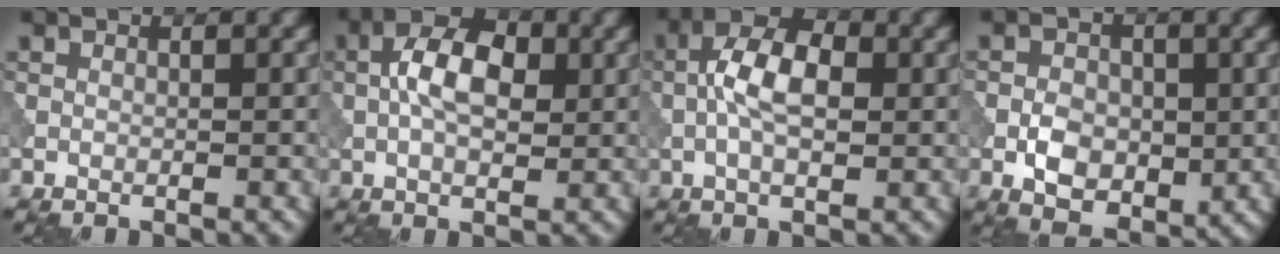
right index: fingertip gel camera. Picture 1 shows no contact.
{"total": 5.6, "force": [0.3, 3.1, 4.6], "torque": [-0.085, 0.007, -0.002]}
{"total": 5.5, "force": [-0.2, 2.8, 4.7], "torque": [-0.092, 0.007, -0.014]}
{"total": 4.4, "force": [-1.1, 3.0, 3.0], "torque": [-0.050, -0.002, -0.025]}